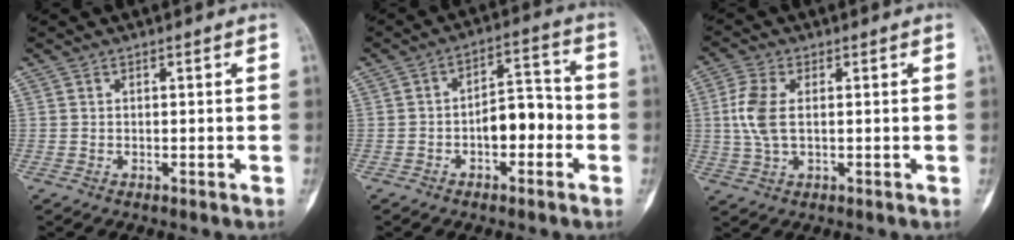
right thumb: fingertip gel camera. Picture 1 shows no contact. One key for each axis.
{"total": 7.9, "fx": -2.0, "fy": 4.4, "fz": 6.3, "tx": -0.075, "ty": 0.037, "tz": -0.039}
{"total": 6.8, "fx": 0.6, "fy": 3.6, "fz": 5.8, "tx": -0.140, "ty": 0.005, "tz": 0.010}